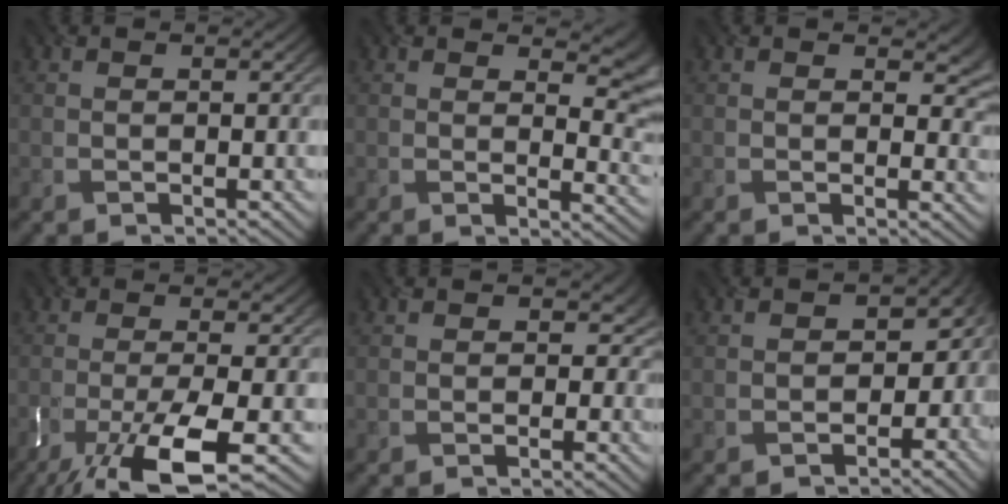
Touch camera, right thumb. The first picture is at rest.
{"total": 6.5, "force": [3.6, 3.1, 4.4], "torque": [-0.046, -0.014, 0.066]}
{"total": 3.3, "force": [1.3, 2.1, 2.1], "torque": [-0.028, -0.010, 0.018]}
{"total": 10.8, "force": [-5.9, 2.6, 8.7], "torque": [-0.161, -0.025, -0.096]}
{"total": 2.2, "force": [-0.4, 2.0, 0.9], "torque": [-0.012, -0.013, -0.005]}
{"total": 4.0, "force": [-2.2, 3.1, 1.3], "torque": [-0.003, -0.016, -0.036]}